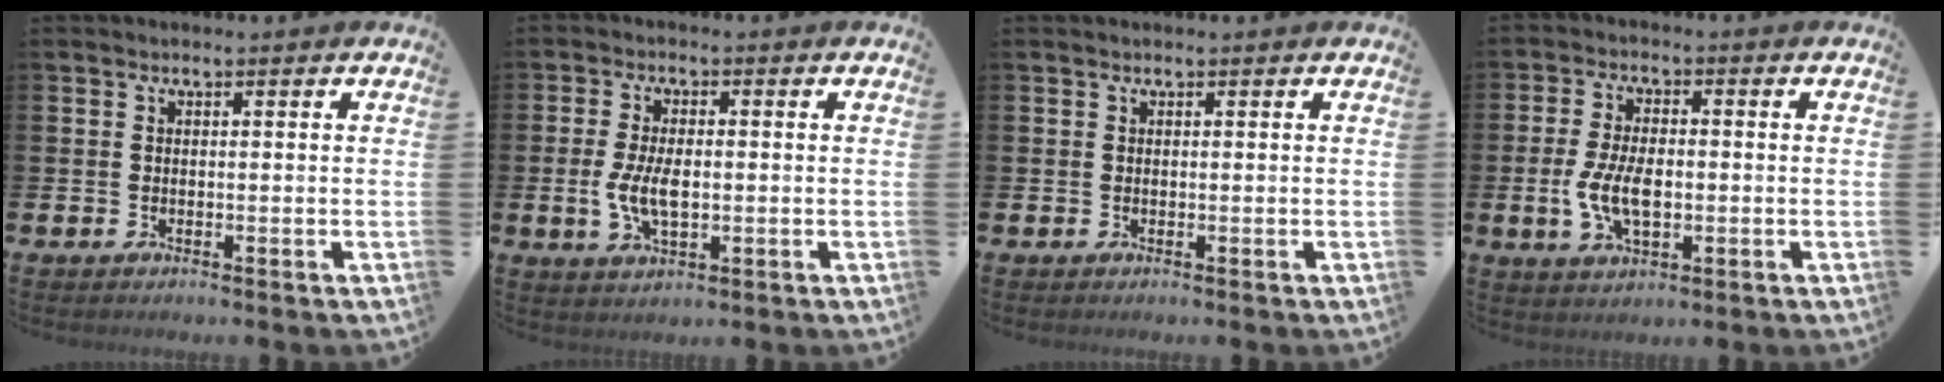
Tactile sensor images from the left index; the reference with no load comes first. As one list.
[{"total": 5.4, "force": [-0.3, 2.7, 4.7], "torque": [-0.096, 0.002, -0.010]}, {"total": 0.0}, {"total": 6.3, "force": [-0.7, 3.2, 5.3], "torque": [-0.111, 0.000, -0.018]}]